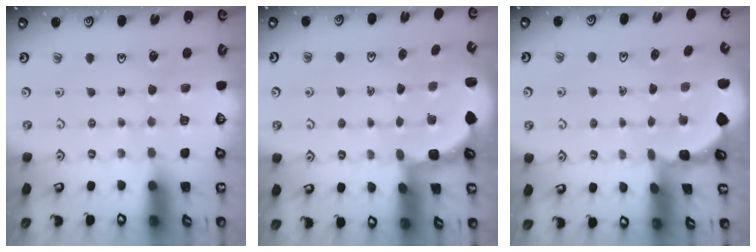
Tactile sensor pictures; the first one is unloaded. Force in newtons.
{"total": 3.0, "press": 2.6, "slide": 1.5}
{"total": 1.5, "press": 1.5, "slide": 0.2}